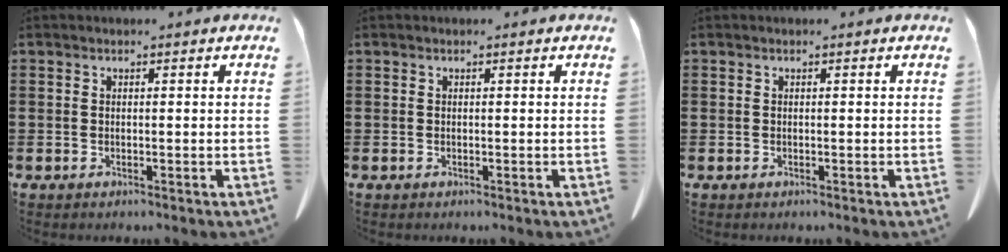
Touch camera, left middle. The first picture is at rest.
{"total": 0.0}
{"total": 0.0}